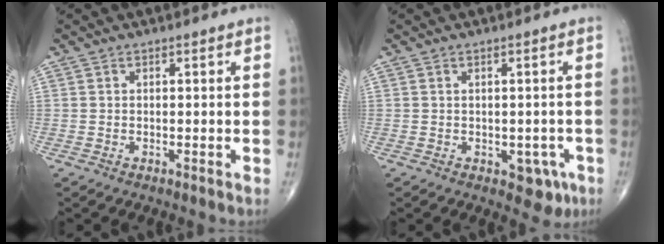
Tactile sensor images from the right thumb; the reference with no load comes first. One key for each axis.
{"total": 4.7, "fx": -1.7, "fy": 2.9, "fz": 3.3, "tx": -0.013, "ty": 0.002, "tz": -0.014}